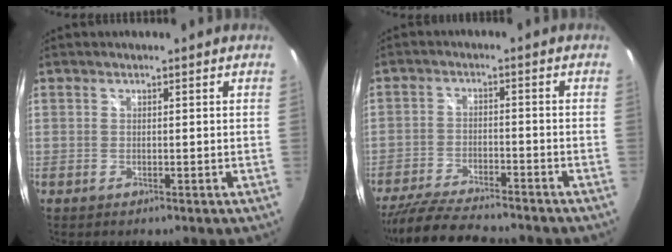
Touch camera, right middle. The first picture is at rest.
{"total": 13.8, "force": [-12.1, 2.4, 6.2], "torque": [-0.143, -0.022, -0.205]}